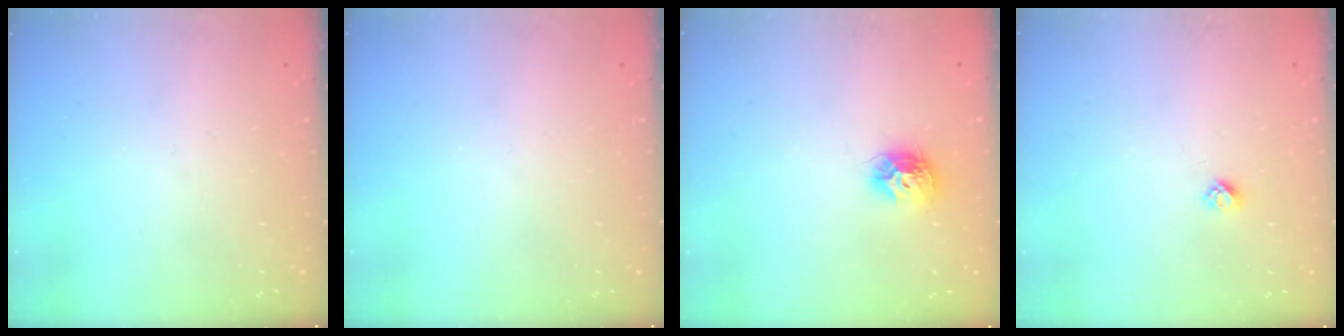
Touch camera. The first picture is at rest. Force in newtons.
{"total": 0.0}
{"total": 9.3, "press": 9.3, "slide": 0.3}
{"total": 2.7, "press": 2.6, "slide": 0.3}